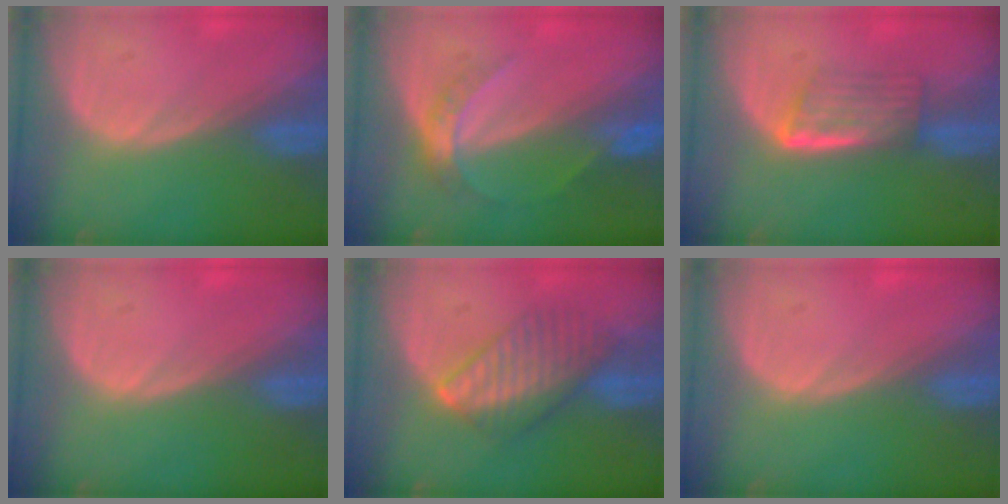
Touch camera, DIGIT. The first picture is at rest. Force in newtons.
{"total": 4.8, "press": 4.3, "slide": 2.1}
{"total": 5.8, "press": 4.9, "slide": 3.0}
{"total": 0.0}
{"total": 6.8, "press": 6.8, "slide": 0.2}
{"total": 0.0}